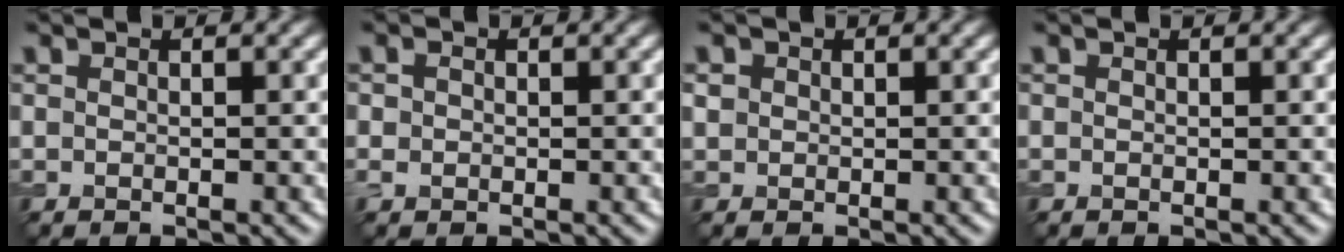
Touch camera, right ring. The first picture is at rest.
{"total": 1.3, "force": [0.0, 1.2, 0.6], "torque": [-0.009, -0.001, -0.002]}
{"total": 0.9, "force": [0.2, 0.9, 0.2], "torque": [0.000, 0.000, 0.003]}
{"total": 0.0}